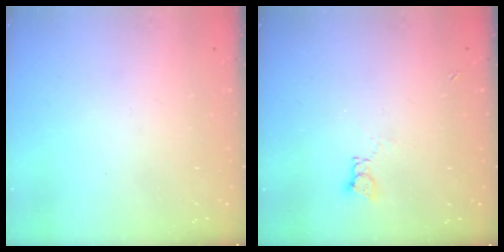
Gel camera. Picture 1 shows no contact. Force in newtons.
{"total": 1.8, "press": 1.7, "slide": 0.3}